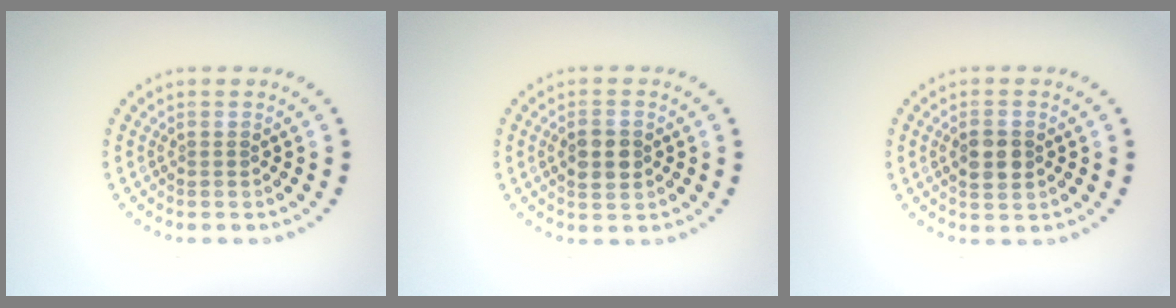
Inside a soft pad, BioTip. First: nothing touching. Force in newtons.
{"total": 2.8, "press": 2.8, "slide": 0.1}
{"total": 2.6, "press": 2.6, "slide": 0.2}